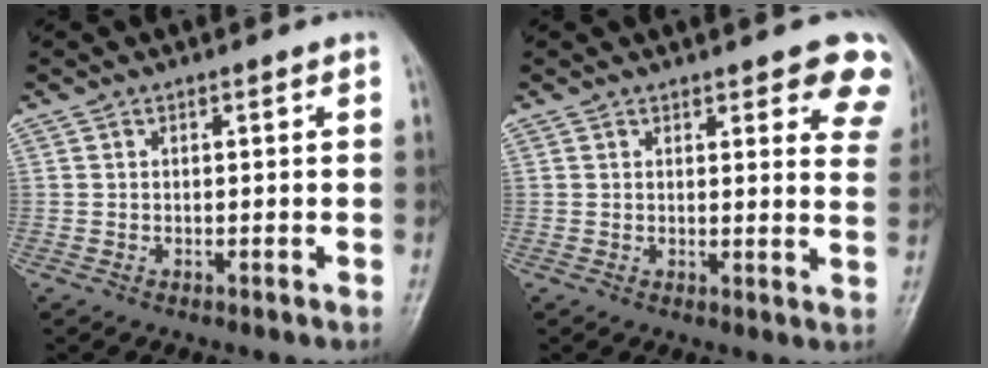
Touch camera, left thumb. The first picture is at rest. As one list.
[{"total": 9.5, "force": [6.8, 3.3, 5.8], "torque": [-0.027, -0.030, 0.061]}]